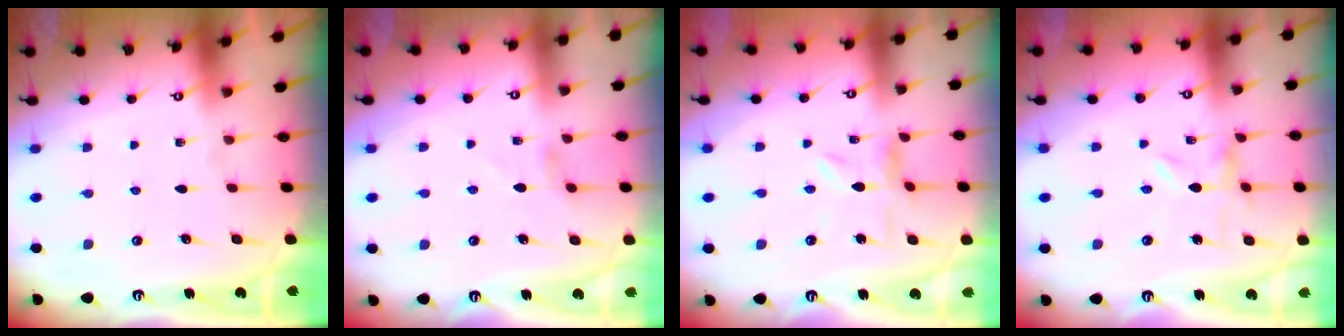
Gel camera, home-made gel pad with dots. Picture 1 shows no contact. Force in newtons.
{"total": 2.7, "press": 2.7, "slide": 0.4}
{"total": 2.2, "press": 2.2, "slide": 0.2}
{"total": 0.0}